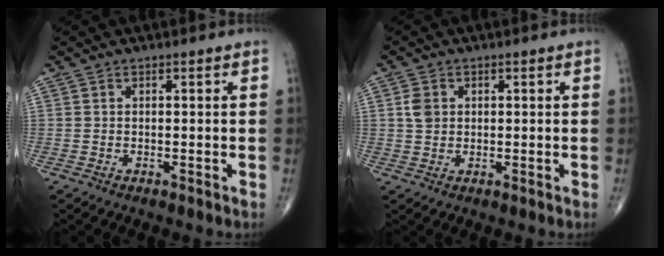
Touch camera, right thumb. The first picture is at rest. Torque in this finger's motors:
{"motor_torque": [0.36, 0.78, 0.56, 0.38, 0.02]}